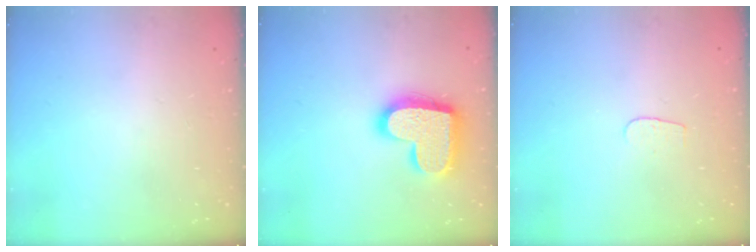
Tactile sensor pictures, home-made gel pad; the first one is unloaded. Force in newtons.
{"total": 19.6, "press": 19.5, "slide": 1.3}
{"total": 3.7, "press": 3.6, "slide": 0.4}